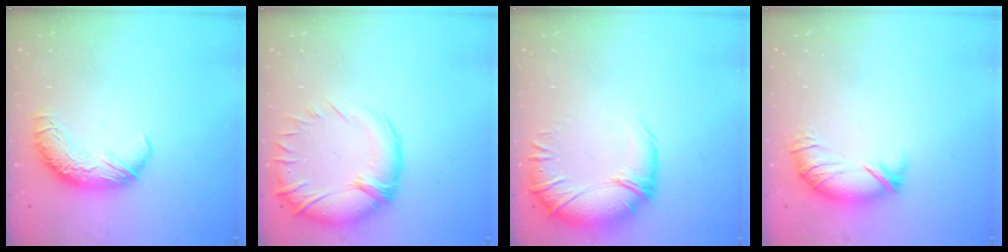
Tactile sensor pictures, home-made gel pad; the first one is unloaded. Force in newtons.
{"total": 4.6, "press": 3.2, "slide": 3.4}
{"total": 2.9, "press": 0.7, "slide": 2.8}
{"total": 3.8, "press": 3.4, "slide": 1.8}